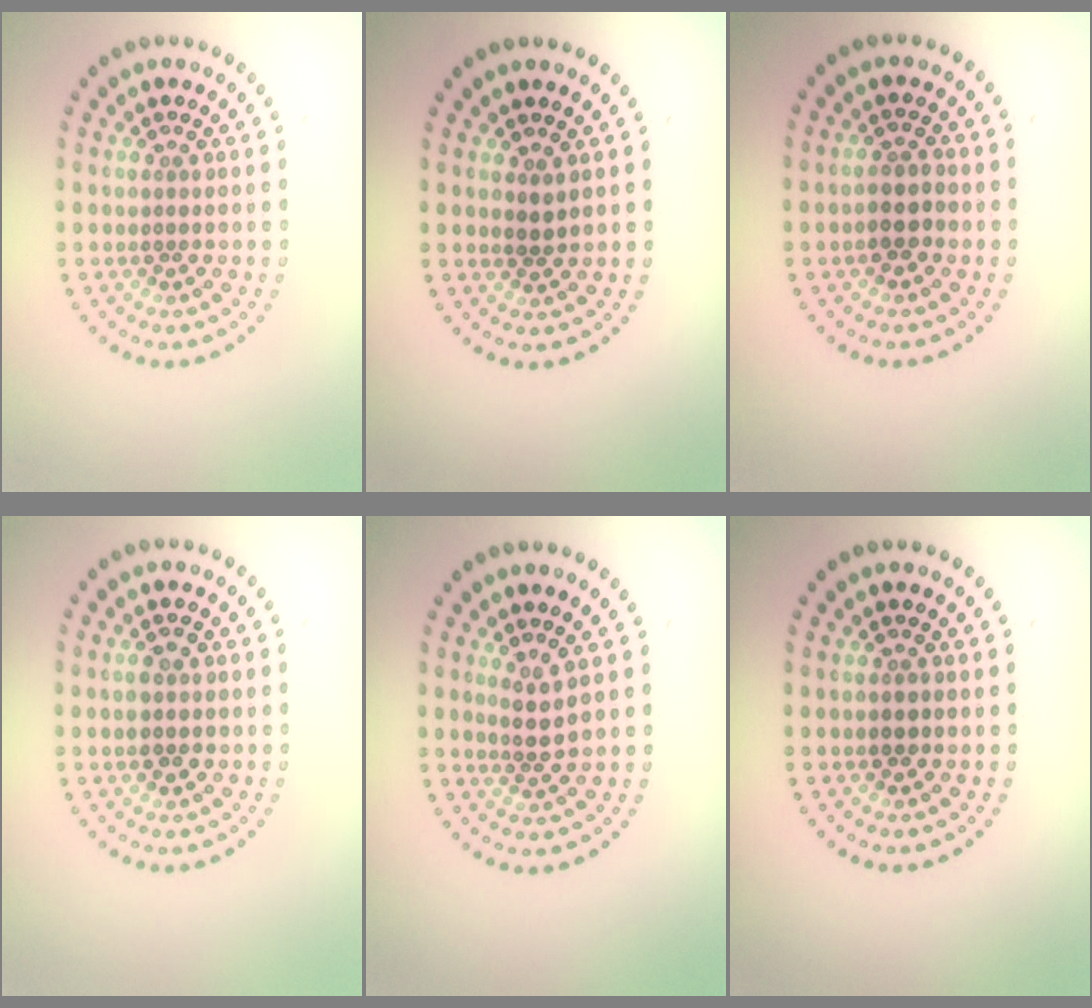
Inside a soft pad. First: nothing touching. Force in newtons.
{"total": 0.8, "press": 0.7, "slide": 0.3}
{"total": 1.9, "press": 1.8, "slide": 0.7}
{"total": 2.2, "press": 2.2, "slide": 0.1}
{"total": 1.8, "press": 1.3, "slide": 1.3}
{"total": 0.8, "press": 0.8, "slide": 0.4}